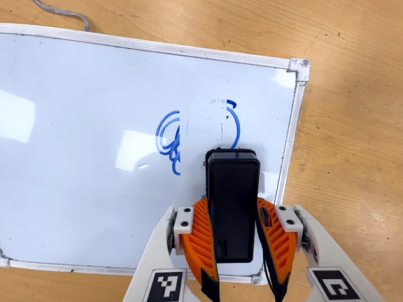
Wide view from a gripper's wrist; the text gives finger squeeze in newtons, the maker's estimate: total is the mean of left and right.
{"total": 6.9, "left": 5.1, "right": 8.6}